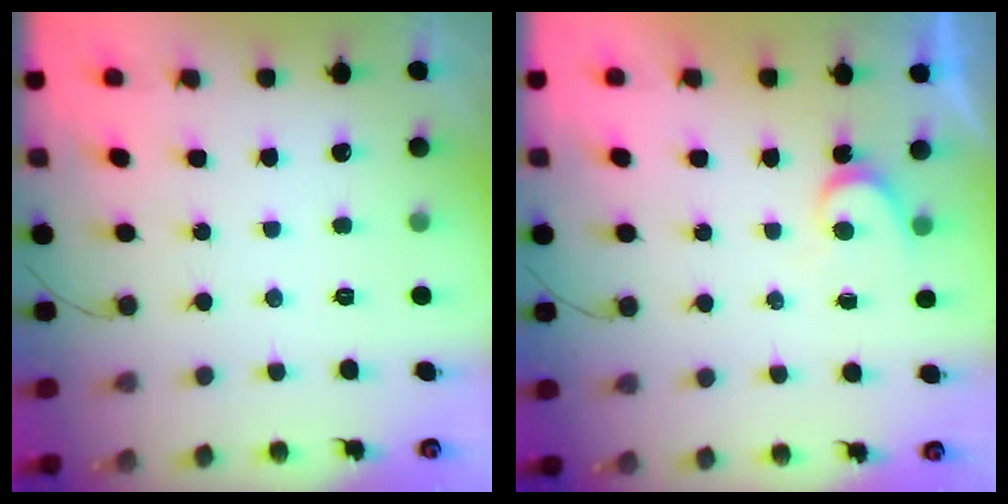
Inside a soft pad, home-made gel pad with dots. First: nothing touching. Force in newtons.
{"total": 3.6, "press": 3.6, "slide": 0.4}